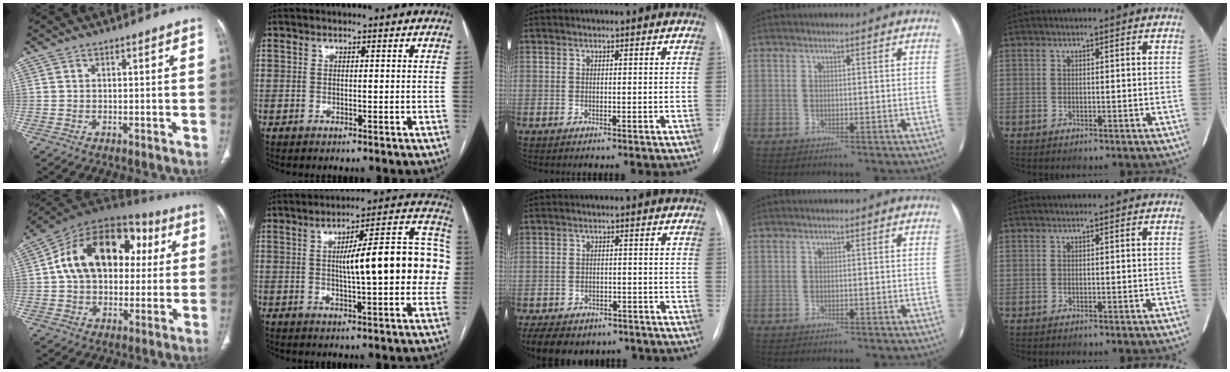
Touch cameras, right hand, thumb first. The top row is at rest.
{"thumb": {"total": 22.3, "force": [3.5, 15.2, 15.9], "torque": [-0.234, 0.033, 0.050]}, "index": {"total": 18.0, "force": [0.6, 3.6, 17.6], "torque": [-0.230, 0.042, 0.012]}, "middle": {"total": 12.9, "force": [-9.7, 7.1, 4.9], "torque": [-0.101, 0.000, -0.121]}}